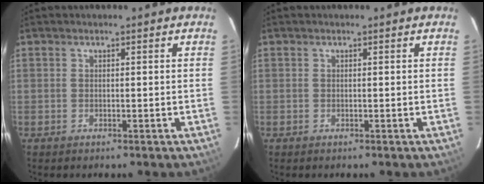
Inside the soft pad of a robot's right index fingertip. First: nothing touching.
{"total": 0.0}